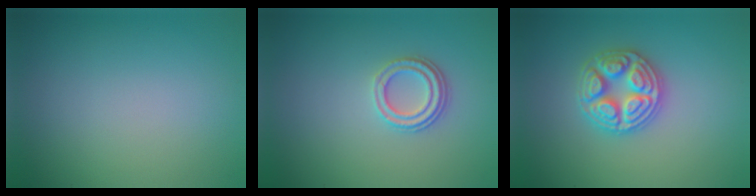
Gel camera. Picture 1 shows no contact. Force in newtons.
{"total": 2.4, "press": 2.0, "slide": 1.3}
{"total": 4.9, "press": 4.9, "slide": 0.5}